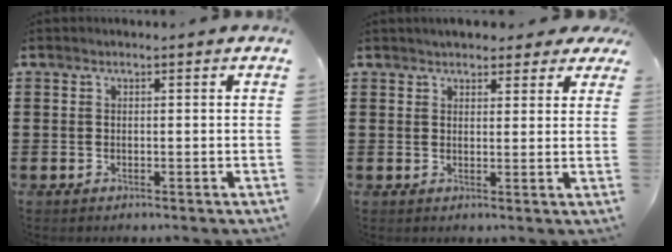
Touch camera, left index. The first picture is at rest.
{"total": 3.3, "force": [3.1, 1.1, 0.7], "torque": [-0.016, -0.002, 0.056]}